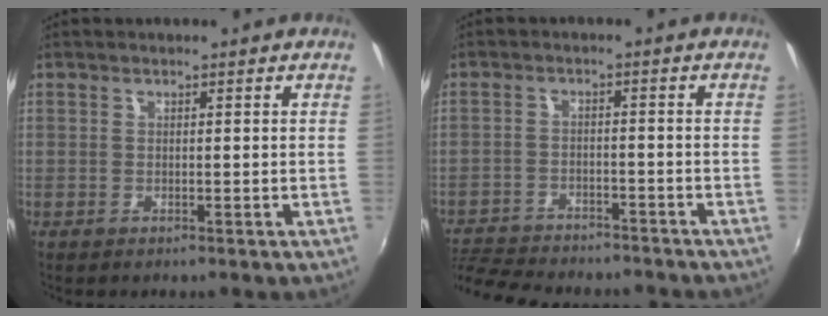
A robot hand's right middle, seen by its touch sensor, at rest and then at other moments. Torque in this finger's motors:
{"motor_torque": [0.98, -1.16, 0.45, 0.12]}